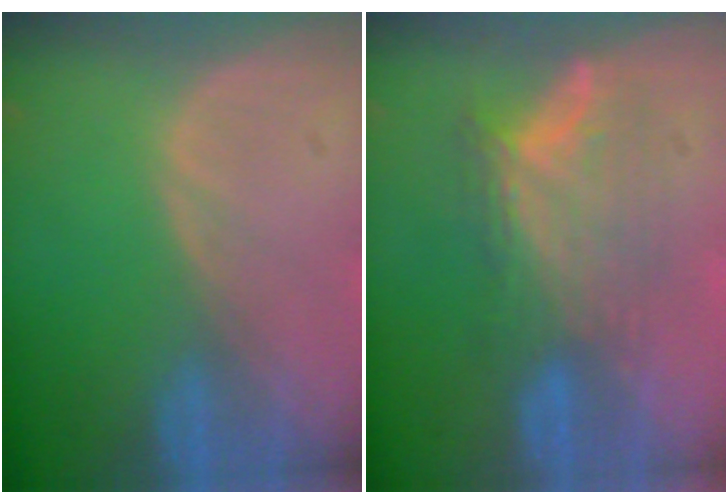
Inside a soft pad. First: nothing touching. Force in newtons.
{"total": 7.9, "press": 6.8, "slide": 4.0}